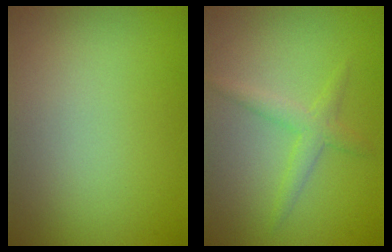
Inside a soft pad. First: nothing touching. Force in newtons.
{"total": 2.1, "press": 2.1, "slide": 0.3}